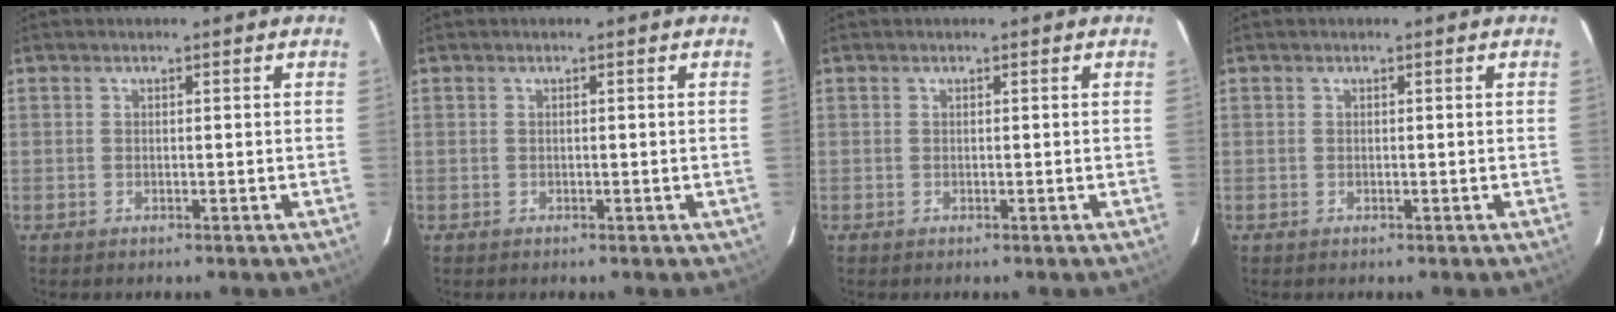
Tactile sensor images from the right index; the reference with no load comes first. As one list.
[{"total": 0.7, "force": [-0.4, 0.6, 0.2], "torque": [0.002, -0.001, -0.001]}, {"total": 0.0}, {"total": 0.0}]